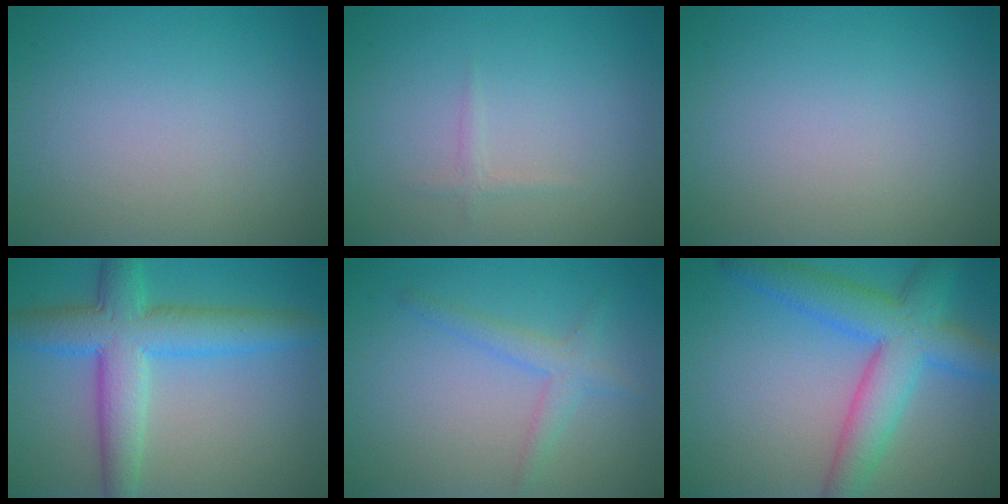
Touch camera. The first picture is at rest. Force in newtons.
{"total": 0.7, "press": 0.7, "slide": 0.1}
{"total": 0.0}
{"total": 7.2, "press": 7.2, "slide": 0.3}
{"total": 2.1, "press": 2.1, "slide": 0.1}
{"total": 7.2, "press": 7.2, "slide": 0.3}